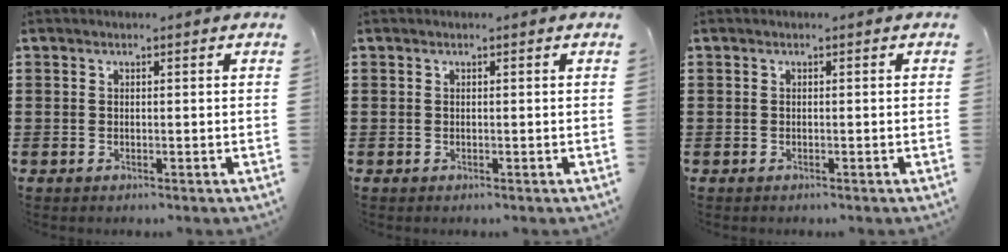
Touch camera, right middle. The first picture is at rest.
{"total": 0.0}
{"total": 0.0}